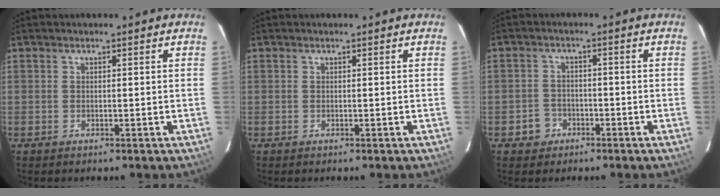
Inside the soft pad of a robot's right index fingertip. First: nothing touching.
{"total": 0.0}
{"total": 3.3, "force": [-1.6, 2.8, 0.5], "torque": [-0.006, 0.011, -0.027]}